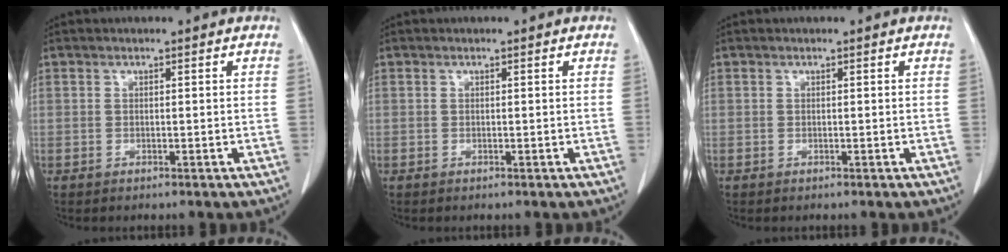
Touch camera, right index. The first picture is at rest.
{"total": 0.0}
{"total": 0.0}